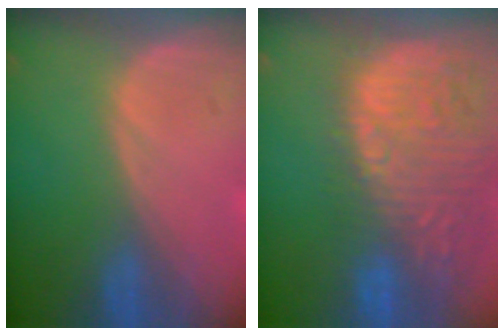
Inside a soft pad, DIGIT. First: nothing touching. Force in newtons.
{"total": 15.6, "press": 12.7, "slide": 9.0}